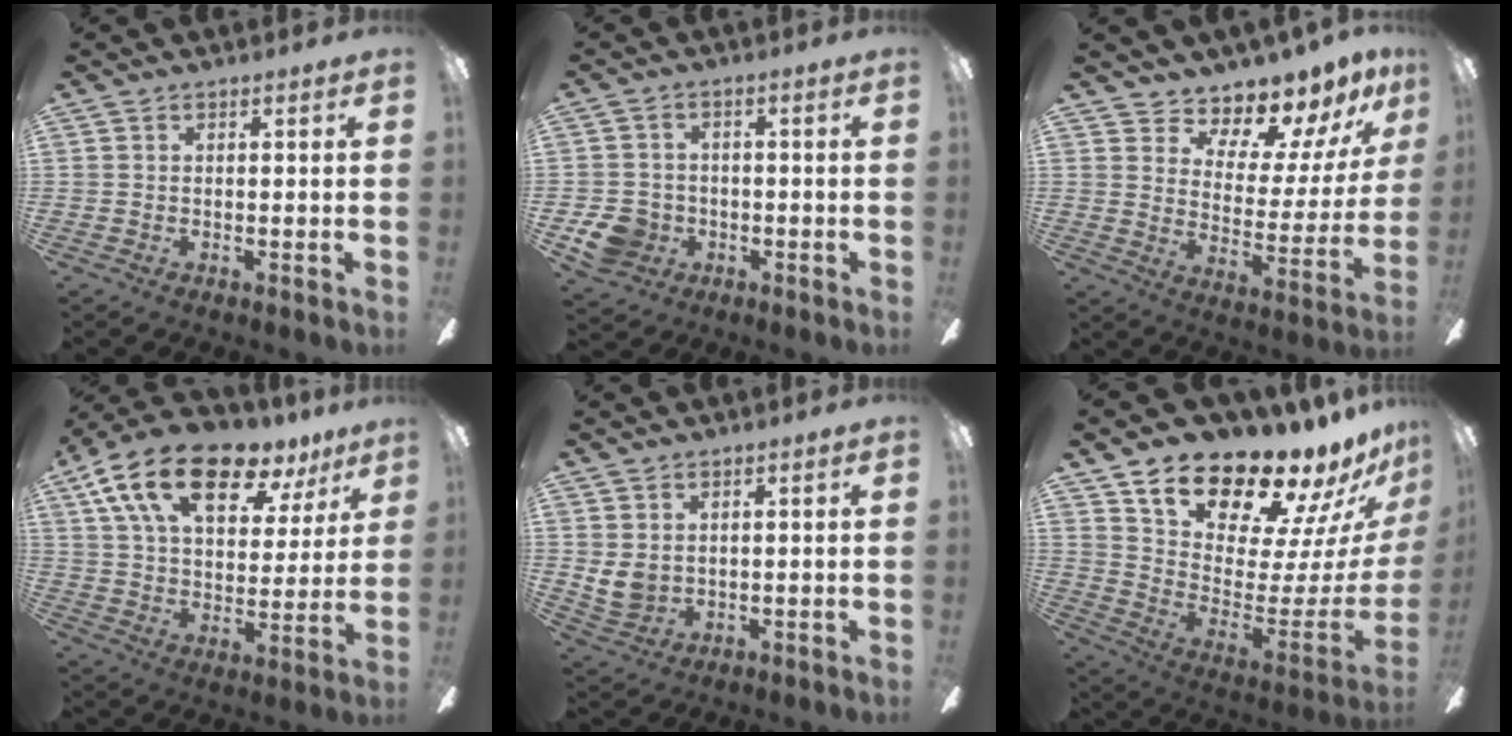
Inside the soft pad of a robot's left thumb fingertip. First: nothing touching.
{"total": 7.4, "force": [-2.5, 6.4, 2.5], "torque": [-0.055, 0.018, -0.045]}
{"total": 10.3, "force": [9.6, 3.1, 2.1], "torque": [-0.033, -0.099, 0.168]}
{"total": 20.3, "force": [12.9, 9.4, 12.7], "torque": [-0.213, -0.068, 0.220]}
{"total": 5.1, "force": [2.4, 3.8, 2.4], "torque": [-0.057, -0.011, 0.046]}
{"total": 16.3, "force": [14.6, 4.4, 5.6], "torque": [-0.090, -0.142, 0.252]}